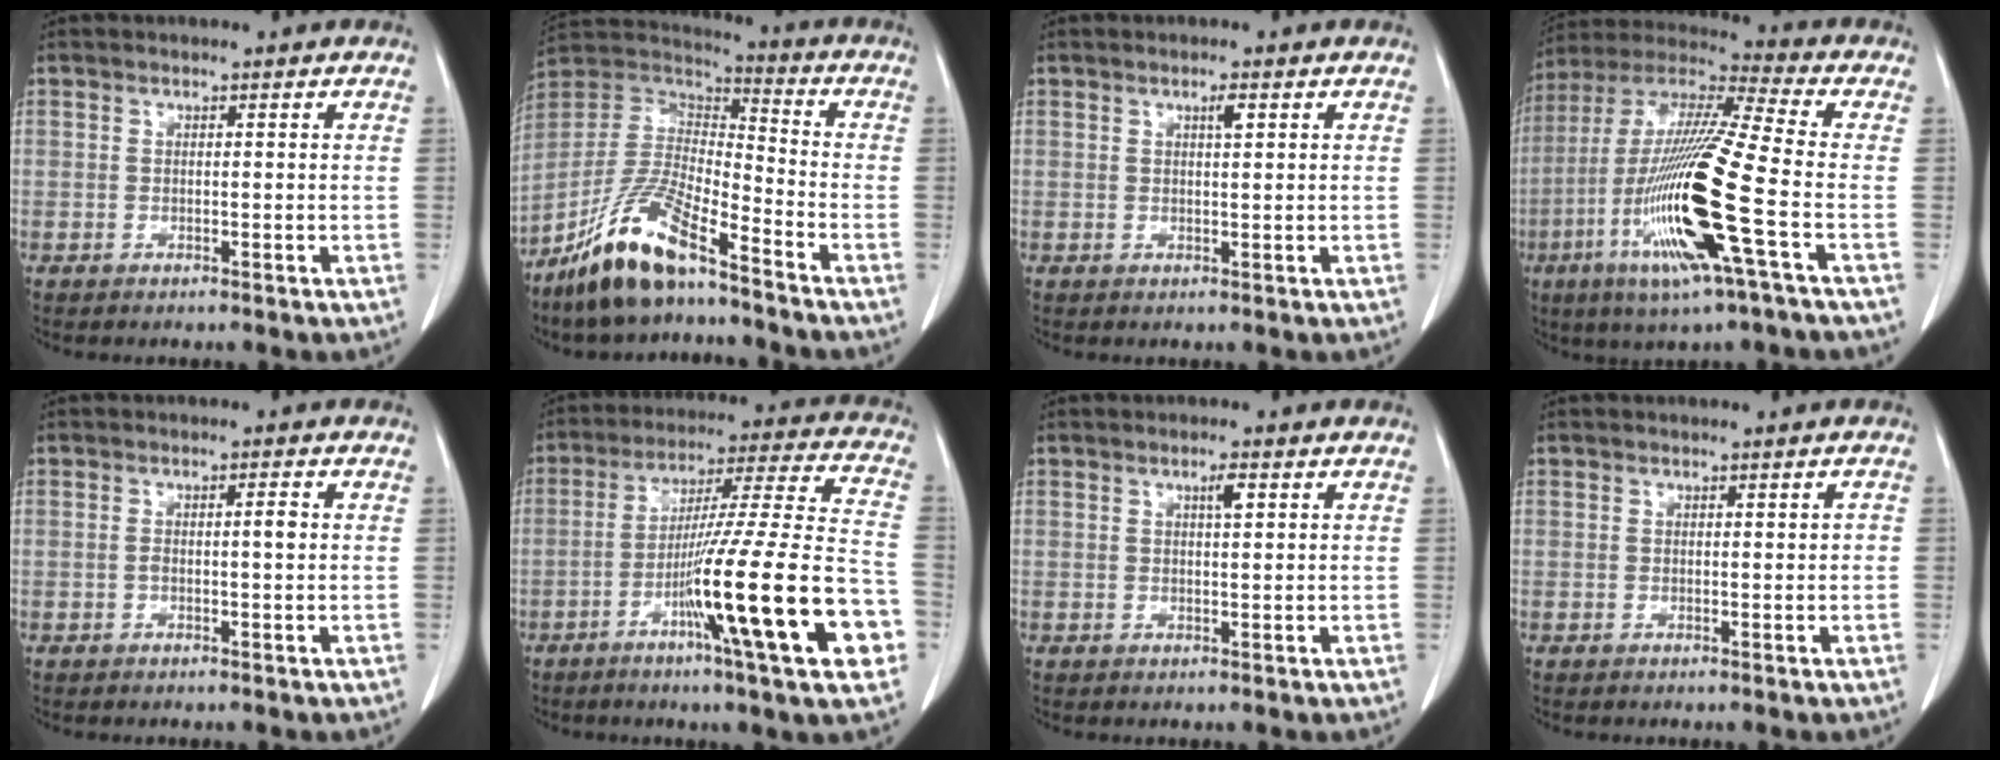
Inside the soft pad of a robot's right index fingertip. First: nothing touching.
{"total": 14.5, "force": [-10.1, 2.9, 10.0], "torque": [-0.207, -0.006, -0.192]}
{"total": 1.4, "force": [0.6, 0.2, 1.2], "torque": [-0.022, 0.000, 0.009]}
{"total": 20.3, "force": [-6.2, 0.0, 19.3], "torque": [-0.413, -0.027, -0.127]}
{"total": 1.9, "force": [-0.1, 0.1, 1.9], "torque": [-0.032, 0.004, -0.002]}
{"total": 23.1, "force": [-8.2, -0.2, 21.5], "torque": [-0.312, -0.018, -0.137]}
{"total": 1.8, "force": [0.8, 0.2, 1.6], "torque": [-0.028, 0.000, 0.012]}
{"total": 0.7, "force": [0.0, 0.2, 0.7], "torque": [-0.007, 0.001, 0.001]}